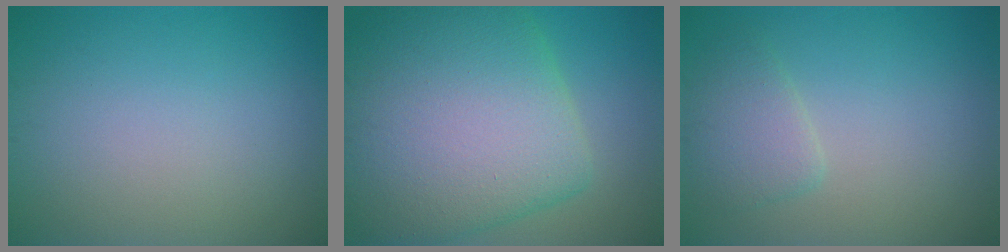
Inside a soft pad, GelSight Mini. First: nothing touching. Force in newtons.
{"total": 13.3, "press": 13.2, "slide": 0.7}
{"total": 2.5, "press": 2.5, "slide": 0.2}